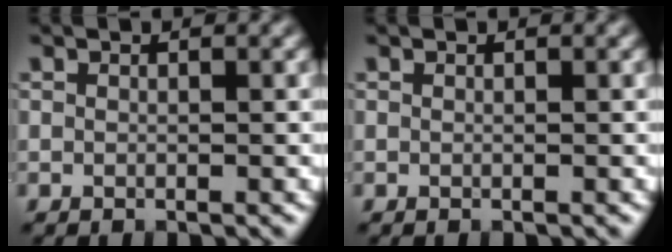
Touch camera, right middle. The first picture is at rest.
{"total": 0.0}